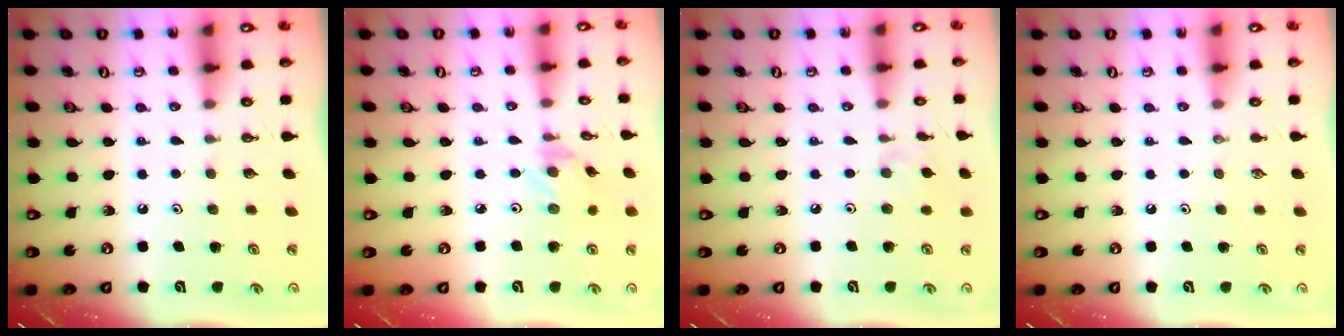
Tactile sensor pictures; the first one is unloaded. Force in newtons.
{"total": 1.3, "press": 1.3, "slide": 0.0}
{"total": 1.9, "press": 1.9, "slide": 0.4}
{"total": 0.0}